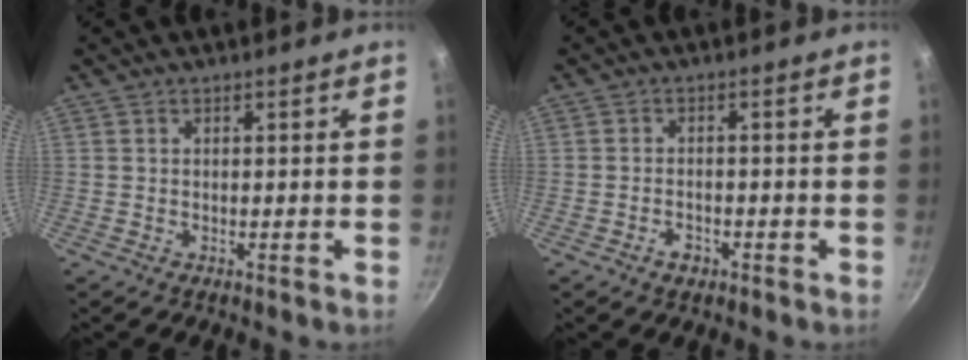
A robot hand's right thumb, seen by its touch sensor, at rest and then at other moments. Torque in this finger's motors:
{"motor_torque": [0.09, 0.84, -0.19, 0.11, 0.00]}